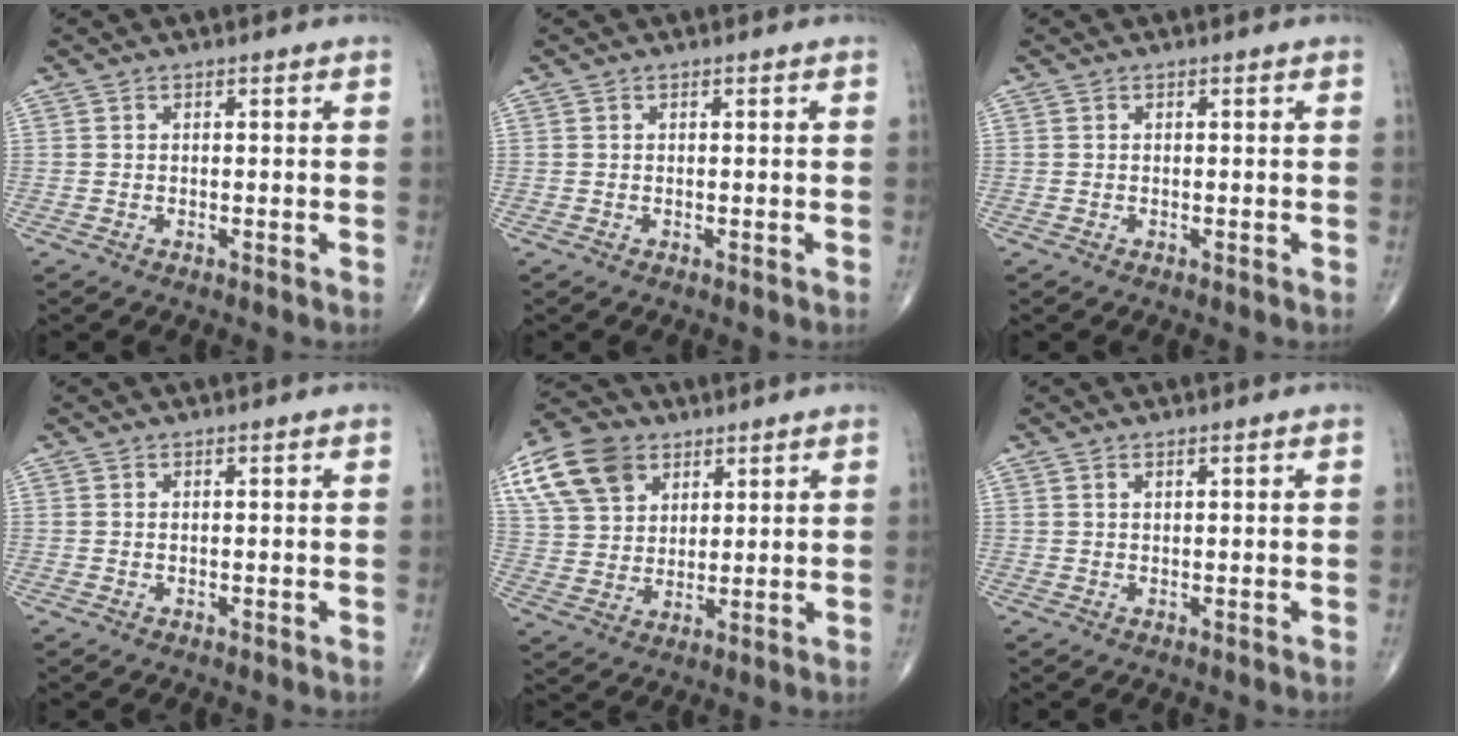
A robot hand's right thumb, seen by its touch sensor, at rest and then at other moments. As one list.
[{"total": 0.0}, {"total": 0.0}, {"total": 0.0}, {"total": 13.7, "force": [6.6, 9.6, 7.2], "torque": [-0.124, -0.008, 0.127]}, {"total": 0.8, "force": [0.6, 0.2, 0.5], "torque": [-0.009, -0.001, 0.011]}]